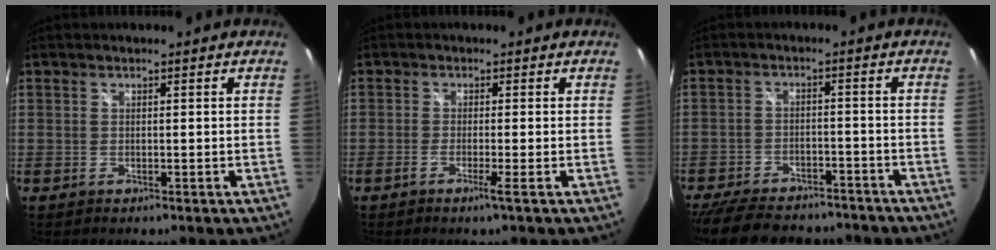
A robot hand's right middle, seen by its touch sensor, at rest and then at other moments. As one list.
[{"total": 2.2, "force": [-1.2, -0.9, 1.6], "torque": [-0.036, -0.005, -0.030]}, {"total": 19.0, "force": [-15.7, 7.2, 8.1], "torque": [-0.184, -0.007, -0.225]}]